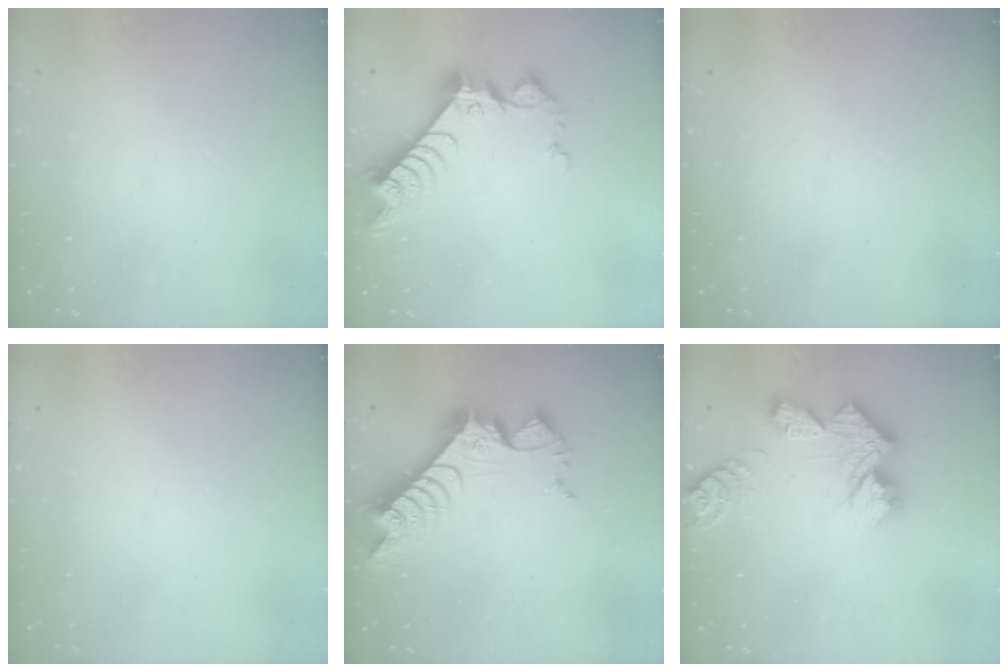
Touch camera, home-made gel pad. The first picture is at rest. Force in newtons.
{"total": 9.3, "press": 9.3, "slide": 0.7}
{"total": 0.0}
{"total": 0.0}
{"total": 10.6, "press": 10.6, "slide": 0.9}
{"total": 11.9, "press": 11.8, "slide": 1.0}